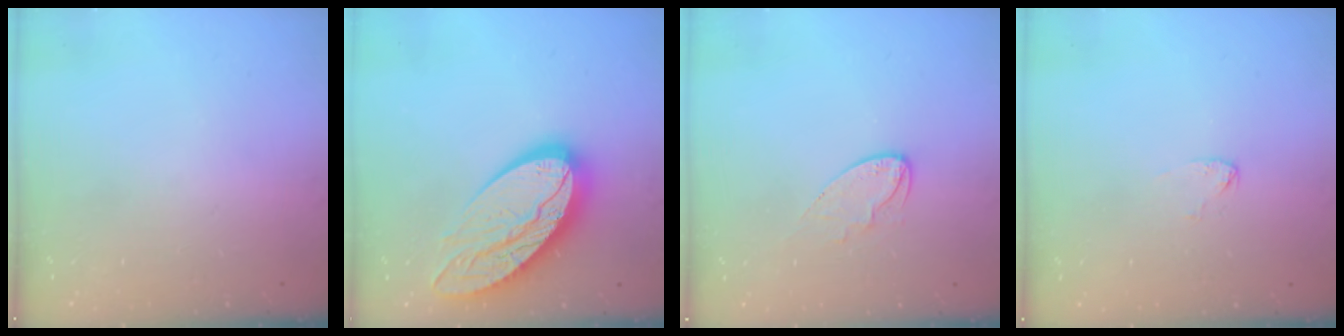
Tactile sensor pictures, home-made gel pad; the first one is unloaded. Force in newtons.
{"total": 20.3, "press": 20.2, "slide": 1.6}
{"total": 7.2, "press": 7.2, "slide": 0.4}
{"total": 2.6, "press": 2.6, "slide": 0.1}